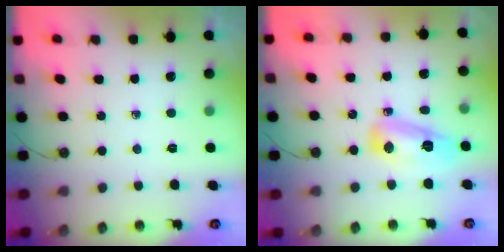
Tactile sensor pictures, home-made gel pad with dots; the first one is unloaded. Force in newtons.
{"total": 11.0, "press": 10.7, "slide": 2.7}